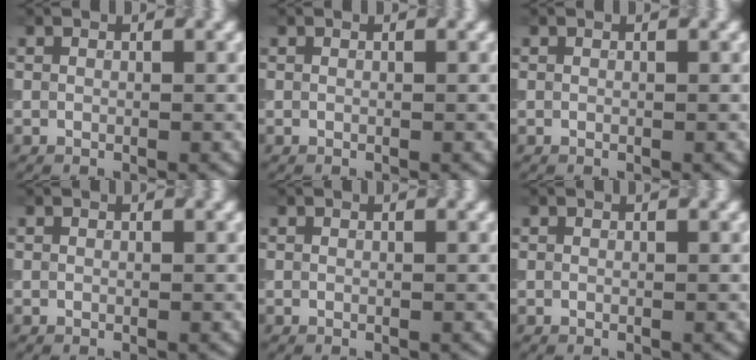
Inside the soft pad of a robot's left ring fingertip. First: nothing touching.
{"total": 0.0}
{"total": 0.0}
{"total": 0.0}
{"total": 0.0}
{"total": 0.0}